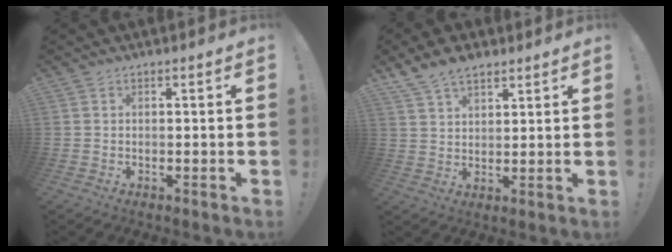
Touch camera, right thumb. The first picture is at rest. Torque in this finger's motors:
{"motor_torque": [0.59, 0.60, 0.42, 0.40, 0.02]}